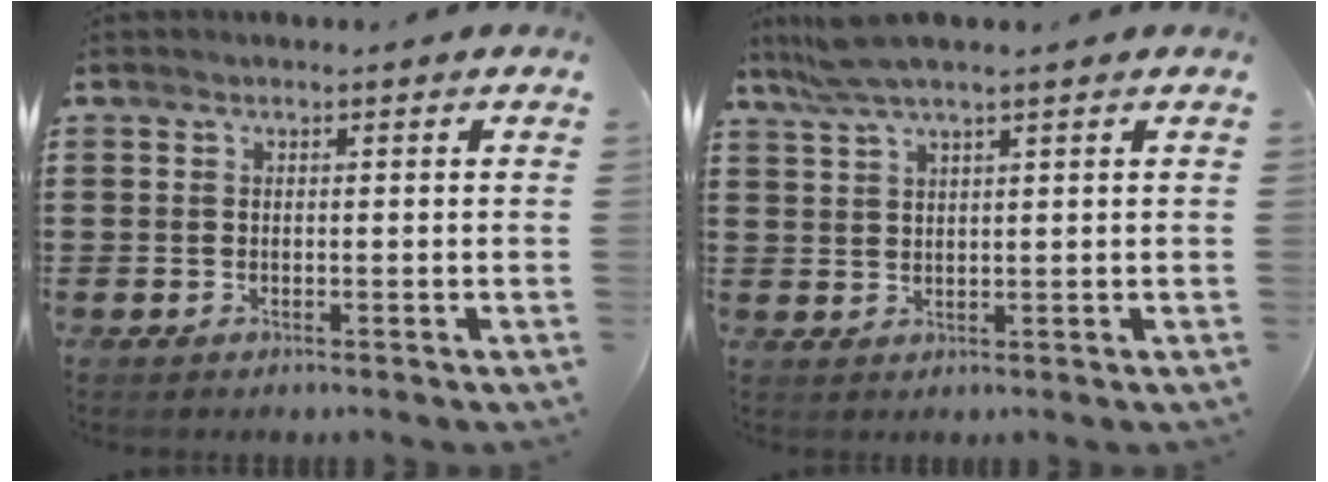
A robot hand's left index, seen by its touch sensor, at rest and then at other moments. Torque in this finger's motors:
{"motor_torque": [1.13, -1.01, 0.74, 0.21]}